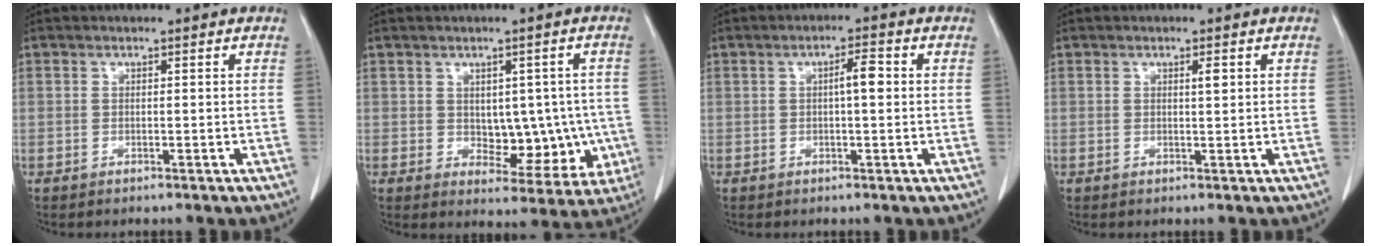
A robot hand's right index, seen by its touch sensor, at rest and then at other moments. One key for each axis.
{"total": 9.2, "fx": -0.6, "fy": 5.6, "fz": 7.3, "tx": -0.070, "ty": 0.013, "tz": 0.009}
{"total": 3.1, "fx": 0.4, "fy": 0.5, "fz": 3.1, "tx": -0.051, "ty": 0.006, "tz": 0.004}
{"total": 1.2, "fx": 0.5, "fy": 0.1, "fz": 1.1, "tx": -0.021, "ty": 0.000, "tz": 0.007}